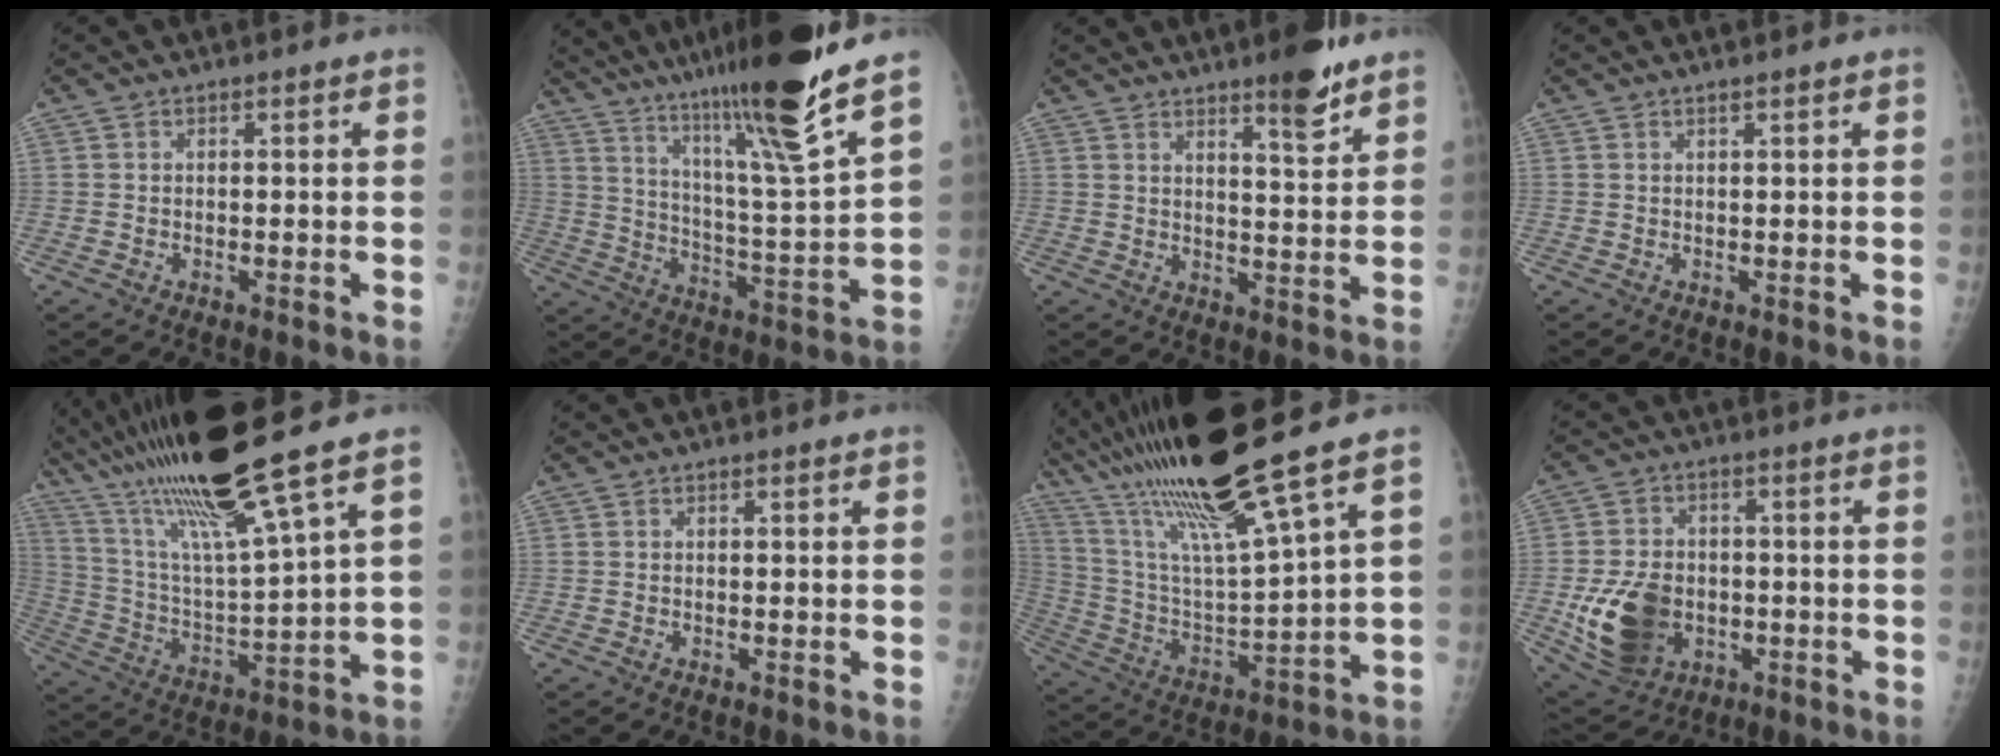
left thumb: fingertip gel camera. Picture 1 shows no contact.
{"total": 22.1, "force": [16.1, 0.1, 15.1], "torque": [-0.232, -0.083, 0.265]}
{"total": 7.7, "force": [5.5, 1.5, 5.1], "torque": [-0.063, -0.039, 0.080]}
{"total": 0.8, "force": [0.6, 0.0, 0.5], "torque": [-0.011, -0.001, 0.012]}
{"total": 20.2, "force": [14.6, -0.1, 14.0], "torque": [-0.251, -0.052, 0.275]}
{"total": 0.0}
{"total": 22.0, "force": [16.1, 0.3, 15.0], "torque": [-0.276, -0.057, 0.305]}
{"total": 13.9, "force": [-2.8, 10.3, 8.8], "torque": [-0.143, 0.003, -0.034]}